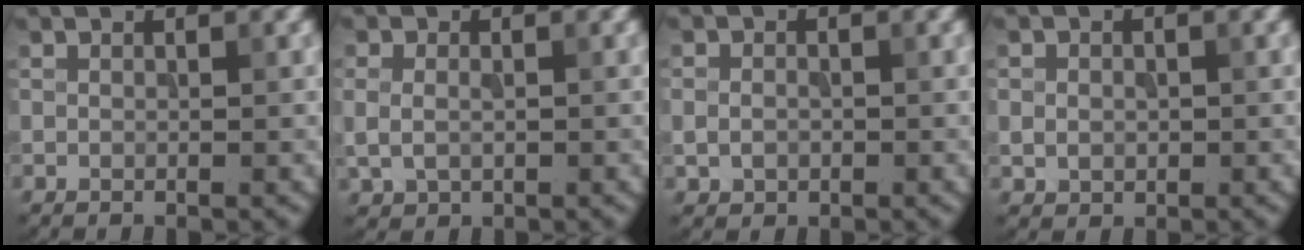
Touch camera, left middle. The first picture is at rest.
{"total": 2.2, "force": [-0.1, 1.6, 1.4], "torque": [-0.032, -0.003, 0.002]}
{"total": 1.8, "force": [-0.3, 1.5, 0.9], "torque": [-0.014, -0.003, -0.006]}
{"total": 1.7, "force": [0.0, 1.5, 0.7], "torque": [-0.011, -0.005, 0.001]}